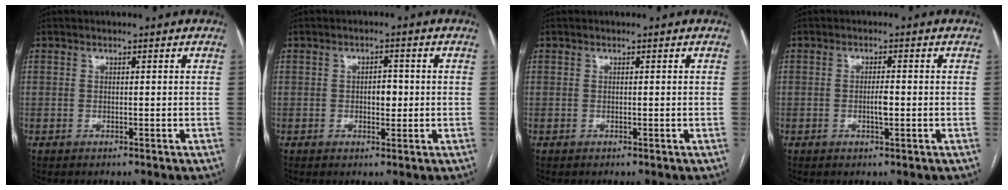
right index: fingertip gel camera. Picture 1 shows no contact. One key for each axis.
{"total": 2.5, "fx": -0.2, "fy": 1.4, "fz": 2.1, "tx": -0.029, "ty": 0.004, "tz": -0.001}
{"total": 0.0}
{"total": 2.2, "fx": -0.4, "fy": 0.5, "fz": 2.1, "tx": -0.041, "ty": 0.000, "tz": -0.007}